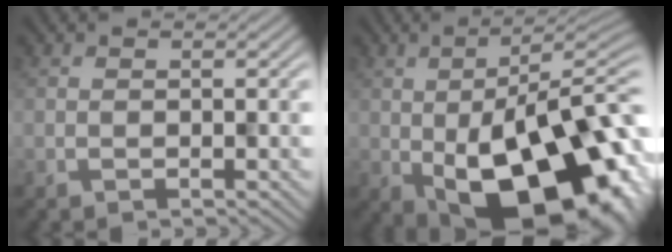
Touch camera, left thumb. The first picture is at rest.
{"total": 19.3, "force": [-4.5, 10.1, 15.8], "torque": [-0.209, -0.007, -0.068]}